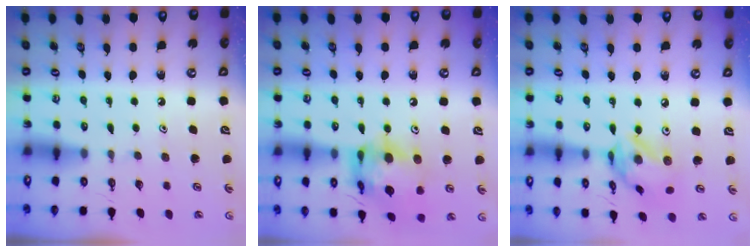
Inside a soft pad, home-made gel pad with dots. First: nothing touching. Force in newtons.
{"total": 17.7, "press": 17.6, "slide": 1.7}
{"total": 13.6, "press": 13.6, "slide": 1.4}